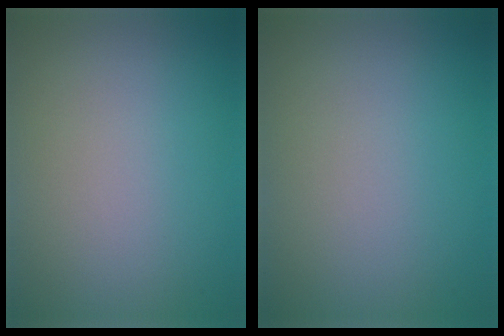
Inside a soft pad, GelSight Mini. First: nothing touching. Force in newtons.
{"total": 0.0}